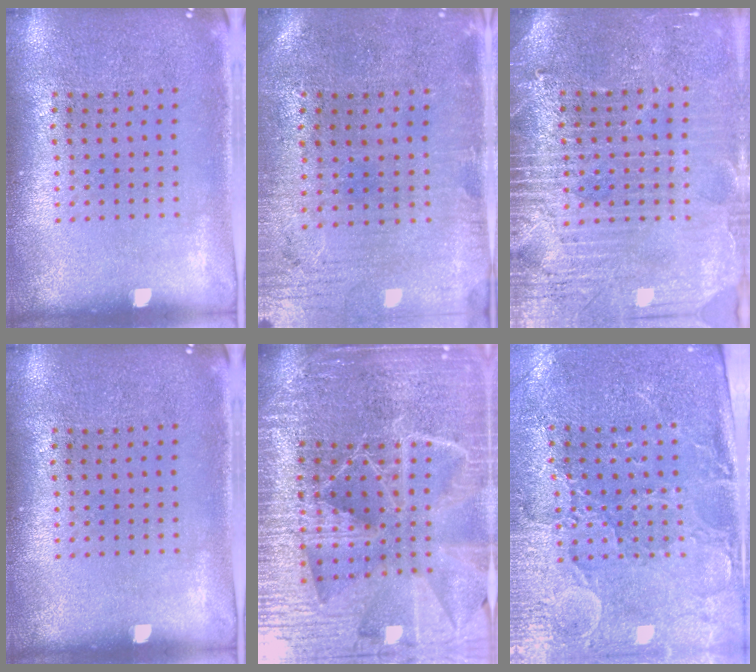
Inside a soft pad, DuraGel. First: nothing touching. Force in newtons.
{"total": 0.6, "press": 0.4, "slide": 0.5}
{"total": 3.7, "press": 3.5, "slide": 1.3}
{"total": 0.0}
{"total": 6.3, "press": 5.5, "slide": 3.2}
{"total": 3.3, "press": 3.1, "slide": 1.1}